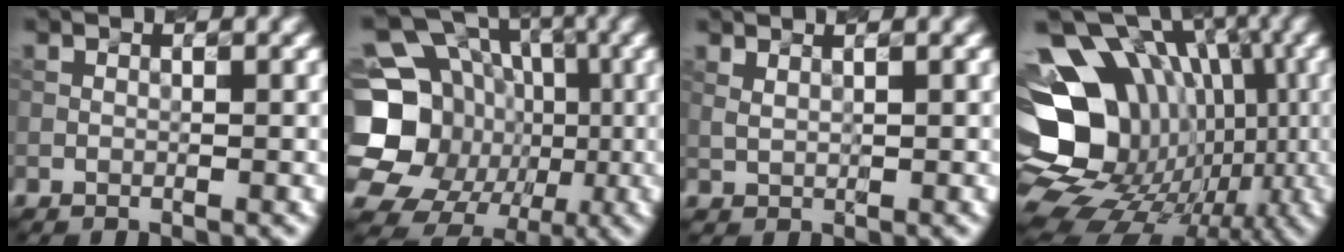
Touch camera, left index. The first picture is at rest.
{"total": 19.3, "force": [-2.4, 17.9, 7.0], "torque": [-0.179, 0.000, -0.066]}
{"total": 1.1, "force": [0.9, 0.2, 0.5], "torque": [-0.016, -0.002, 0.020]}
{"total": 18.4, "force": [-2.2, 15.2, 10.1], "torque": [-0.150, 0.018, -0.042]}